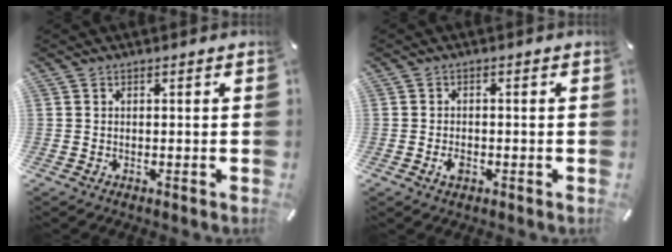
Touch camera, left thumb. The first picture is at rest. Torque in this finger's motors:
{"motor_torque": [0.12, 1.09, -0.01, 0.05, 0.02]}